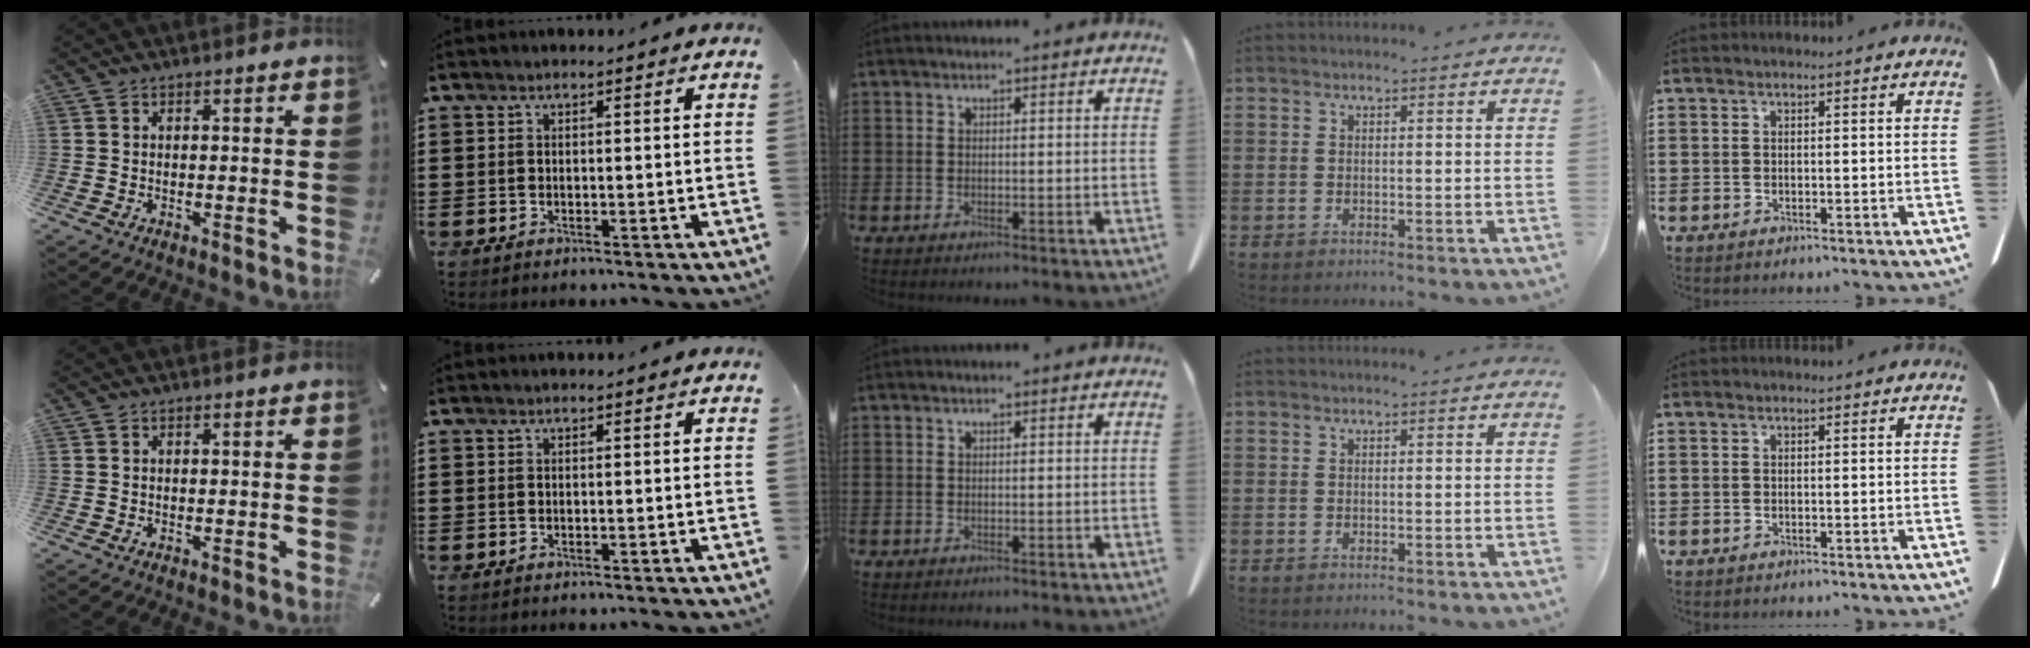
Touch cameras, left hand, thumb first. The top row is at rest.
{}